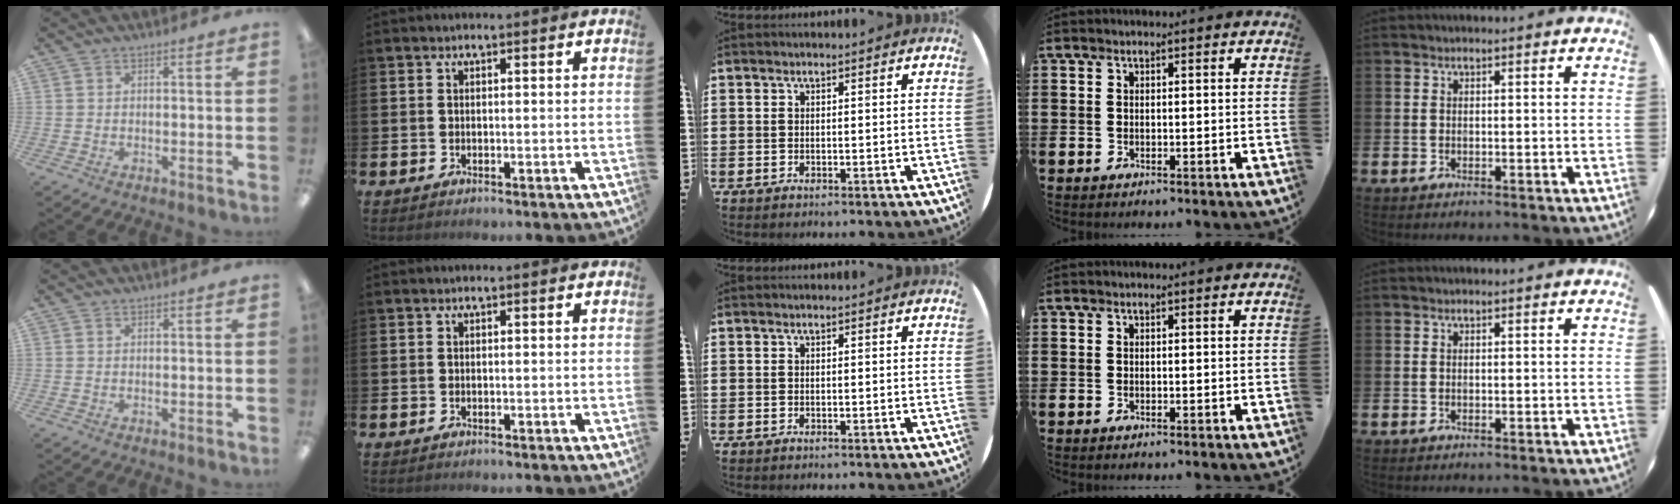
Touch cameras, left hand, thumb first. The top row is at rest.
{}